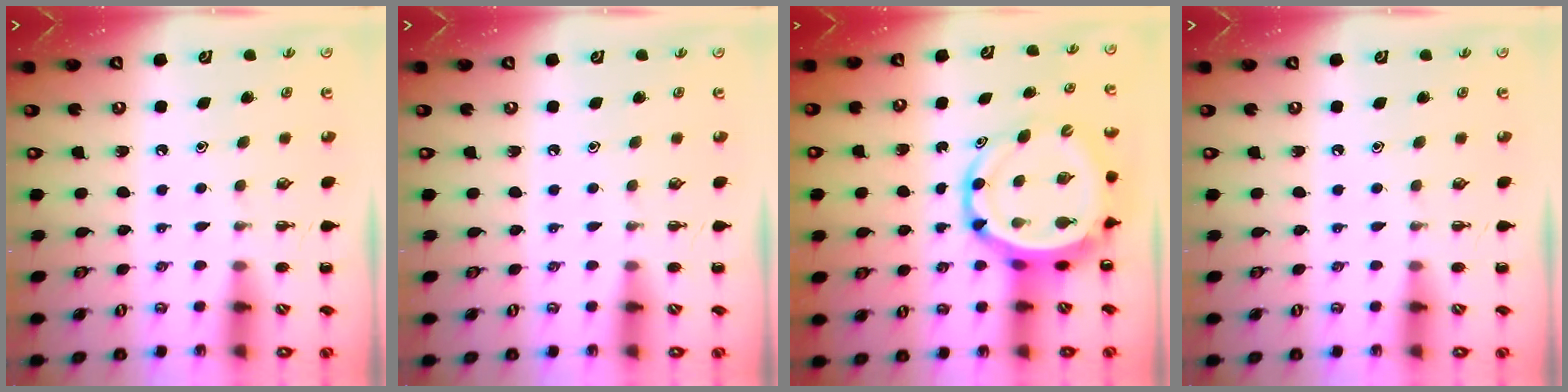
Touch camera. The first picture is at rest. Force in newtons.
{"total": 0.0}
{"total": 8.9, "press": 8.5, "slide": 2.5}
{"total": 0.0}